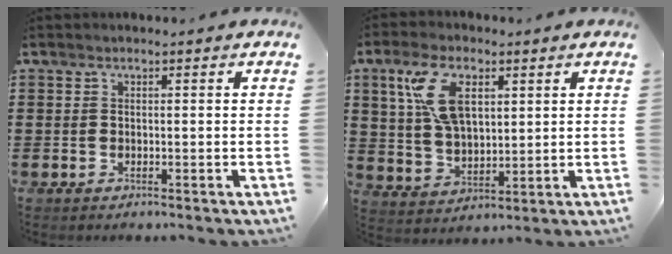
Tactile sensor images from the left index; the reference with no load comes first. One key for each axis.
{"total": 9.5, "fx": 3.9, "fy": 4.9, "fz": 7.2, "tx": -0.168, "ty": 0.008, "tz": 0.067}